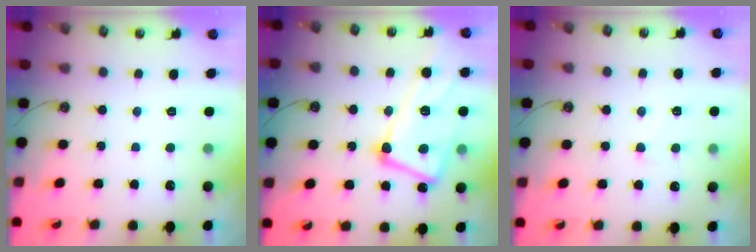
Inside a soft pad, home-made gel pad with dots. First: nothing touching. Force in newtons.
{"total": 9.5, "press": 9.4, "slide": 1.5}
{"total": 3.4, "press": 3.3, "slide": 0.6}